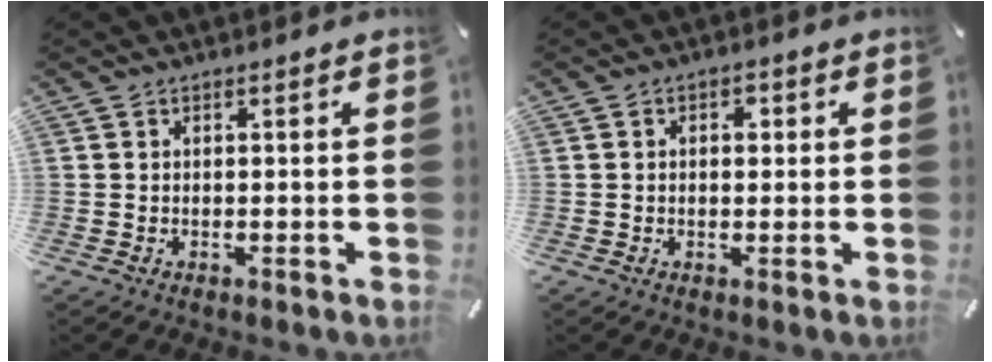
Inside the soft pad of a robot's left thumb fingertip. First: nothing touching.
{"total": 2.3, "force": [0.3, 1.6, 1.6], "torque": [-0.019, 0.002, -0.002]}